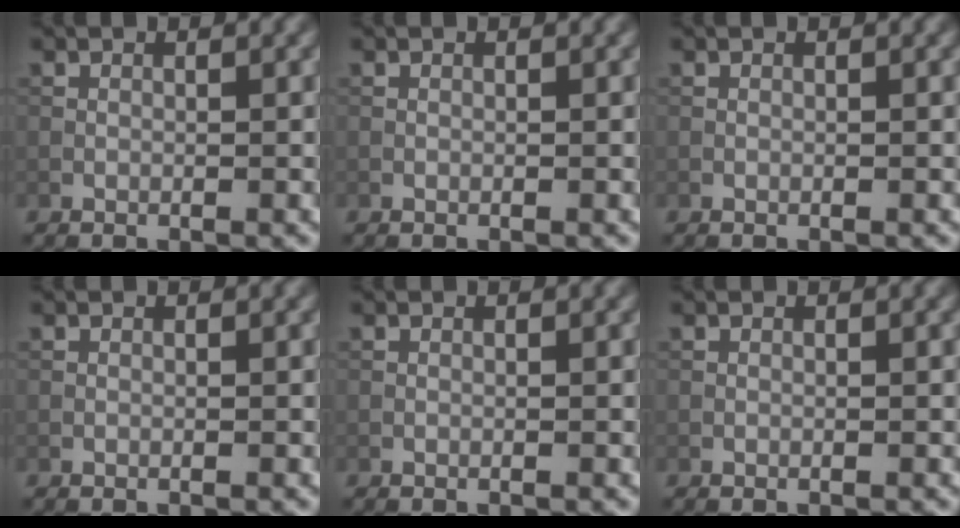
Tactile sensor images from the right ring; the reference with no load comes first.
{"total": 0.0}
{"total": 0.0}
{"total": 0.0}
{"total": 0.0}
{"total": 0.0}